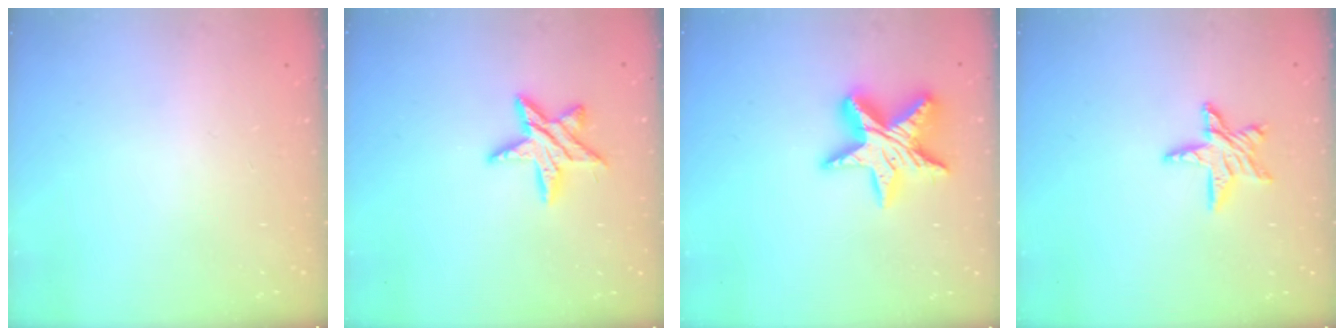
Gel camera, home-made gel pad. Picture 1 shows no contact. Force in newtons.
{"total": 10.8, "press": 10.8, "slide": 0.6}
{"total": 15.8, "press": 15.7, "slide": 1.1}
{"total": 9.7, "press": 9.6, "slide": 0.9}